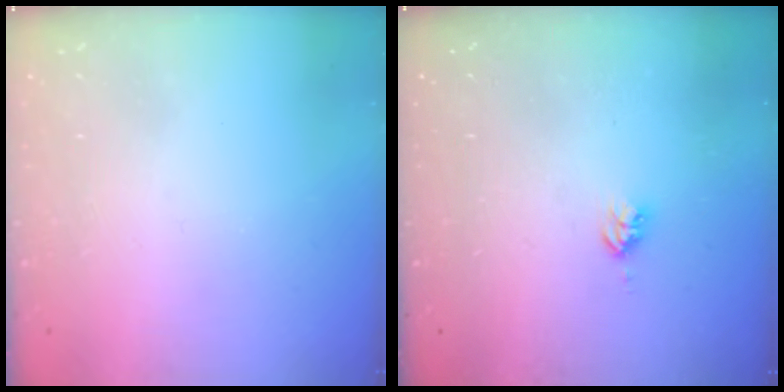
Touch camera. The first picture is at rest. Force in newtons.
{"total": 2.8, "press": 2.8, "slide": 0.2}